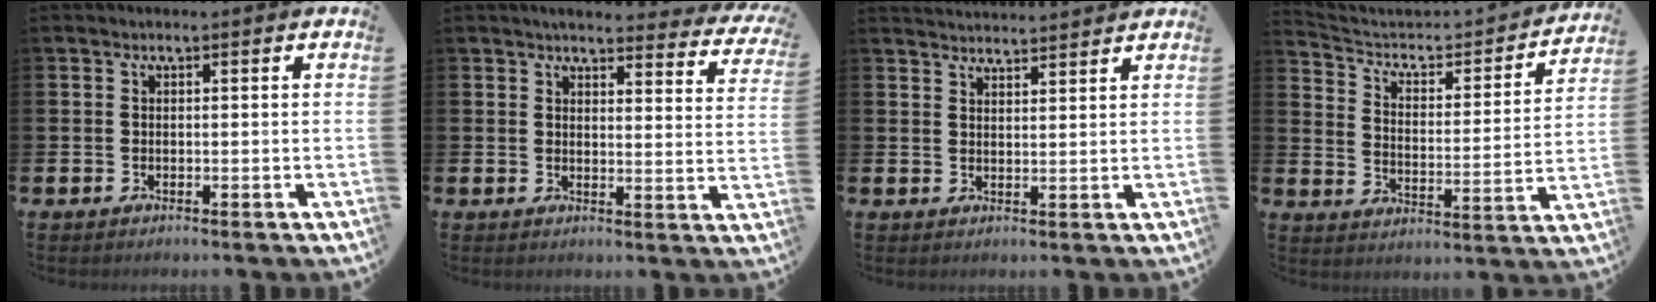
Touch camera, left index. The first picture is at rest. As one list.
[{"total": 3.5, "force": [3.3, 0.5, 0.8], "torque": [-0.018, -0.026, 0.053]}, {"total": 3.2, "force": [3.1, 0.1, -0.1], "torque": [-0.003, -0.019, 0.058]}, {"total": 5.3, "force": [4.6, 2.1, 1.6], "torque": [-0.064, -0.034, 0.070]}]